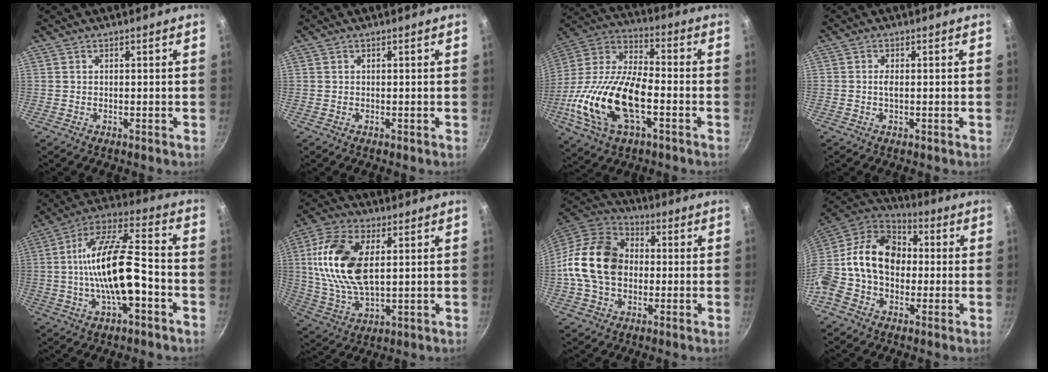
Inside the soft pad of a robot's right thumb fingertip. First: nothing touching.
{"total": 0.0}
{"total": 22.6, "force": [-5.9, 11.3, 18.7], "torque": [-0.355, 0.034, -0.121]}
{"total": 1.1, "force": [0.0, 0.4, 1.1], "torque": [-0.022, 0.001, -0.001]}
{"total": 17.8, "force": [-3.4, 6.5, 16.3], "torque": [-0.284, 0.040, -0.069]}
{"total": 16.6, "force": [3.5, 8.9, 13.6], "torque": [-0.262, -0.001, 0.067]}
{"total": 17.2, "force": [-0.4, 12.9, 11.4], "torque": [-0.183, 0.030, -0.023]}
{"total": 17.3, "force": [0.1, 13.0, 11.4], "torque": [-0.175, 0.042, -0.019]}